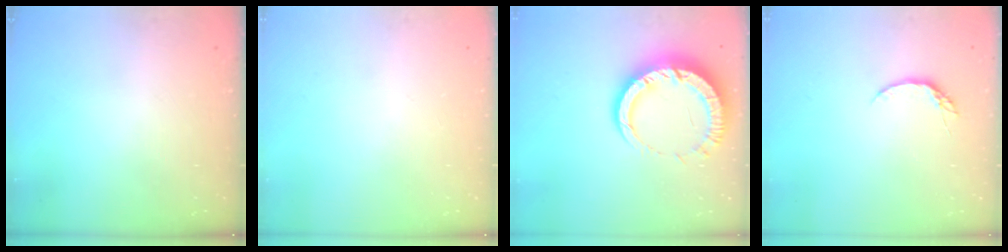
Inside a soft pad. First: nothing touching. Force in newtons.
{"total": 0.0}
{"total": 15.0, "press": 15.0, "slide": 1.4}
{"total": 4.3, "press": 4.3, "slide": 0.5}